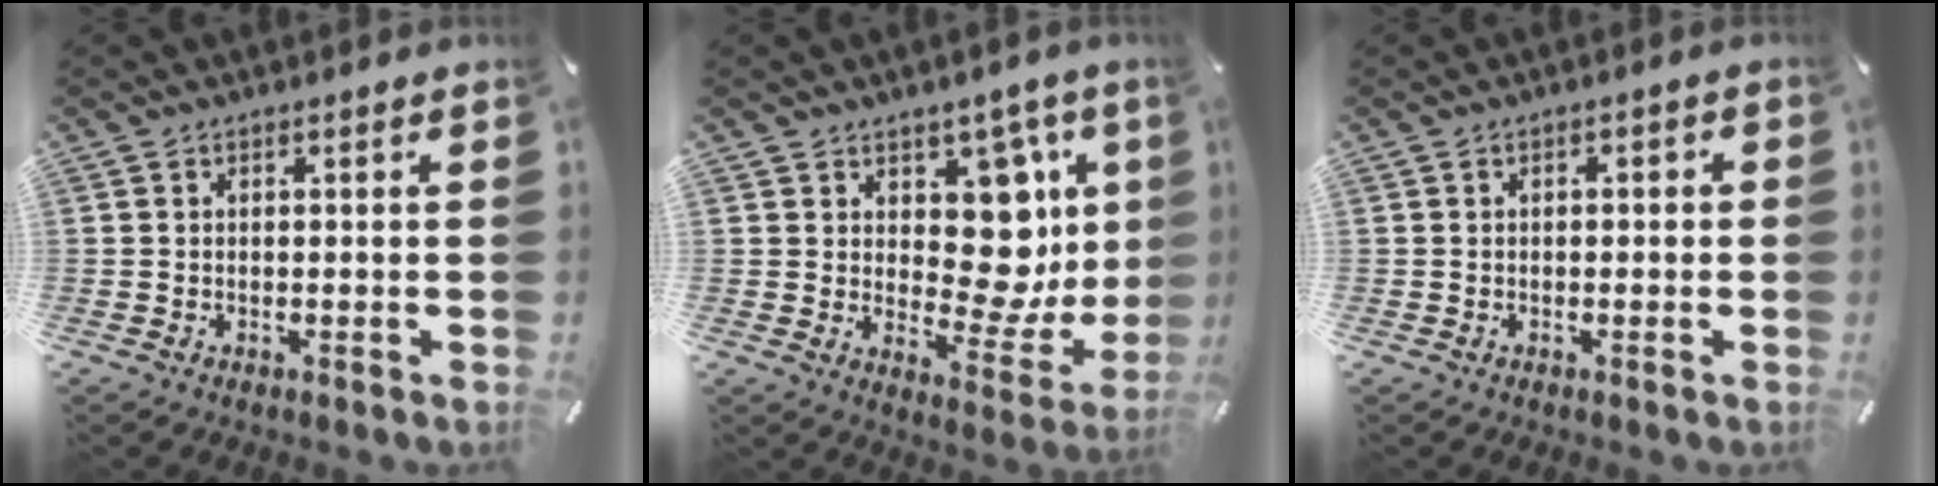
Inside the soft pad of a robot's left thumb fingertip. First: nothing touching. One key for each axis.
{"total": 14.4, "fx": 4.3, "fy": 10.2, "fz": 9.2, "tx": -0.091, "ty": -0.046, "tz": 0.082}
{"total": 1.1, "fx": -0.5, "fy": 0.7, "fz": 0.7, "tx": -0.012, "ty": 0.005, "tz": -0.011}